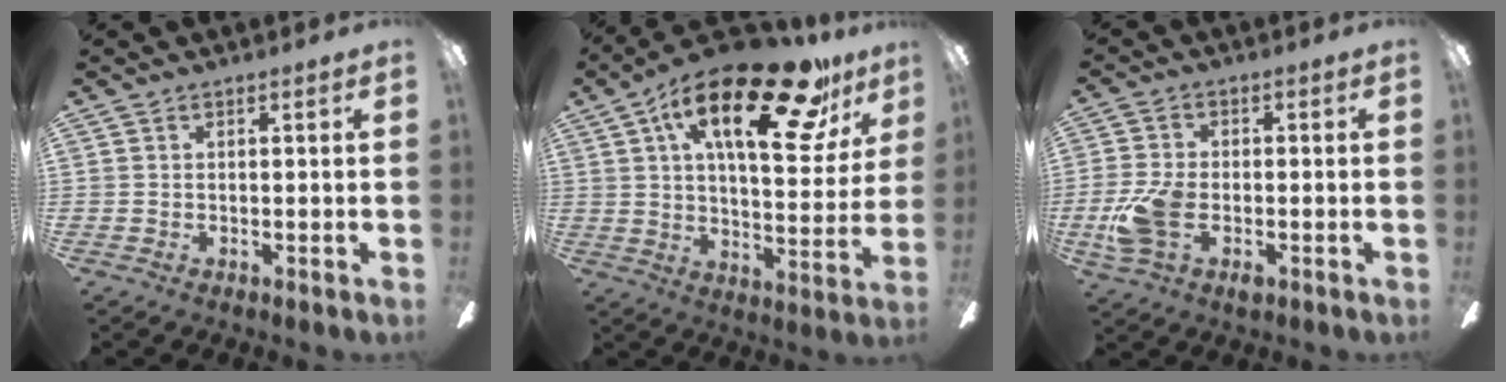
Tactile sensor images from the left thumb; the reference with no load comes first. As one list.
[{"total": 24.9, "force": [13.9, 9.1, 18.6], "torque": [-0.286, -0.065, 0.220]}, {"total": 8.5, "force": [-2.5, 5.1, 6.3], "torque": [-0.139, 0.008, -0.045]}]